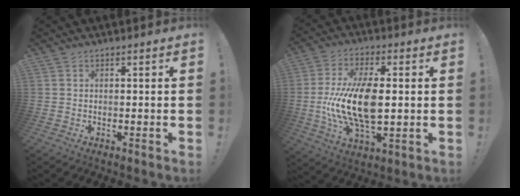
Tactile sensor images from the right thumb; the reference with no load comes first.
{"total": 17.9, "force": [-0.5, 9.4, 15.2], "torque": [-0.290, -0.006, -0.009]}